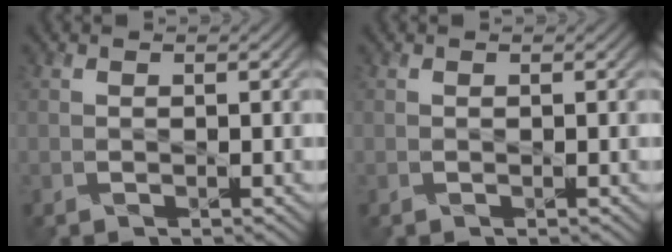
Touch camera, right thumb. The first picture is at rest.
{"total": 0.0}